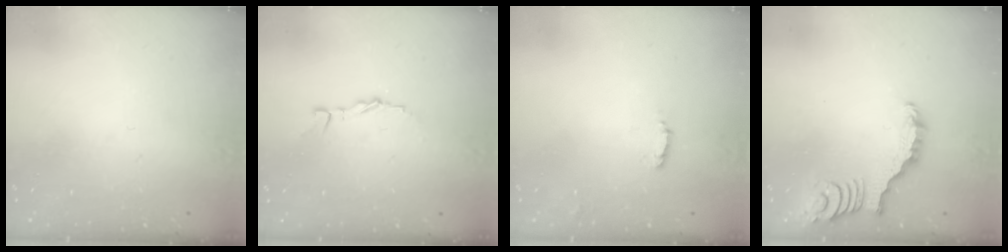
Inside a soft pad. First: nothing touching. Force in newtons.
{"total": 3.9, "press": 3.8, "slide": 0.4}
{"total": 1.4, "press": 1.4, "slide": 0.4}
{"total": 2.3, "press": 2.3, "slide": 0.3}